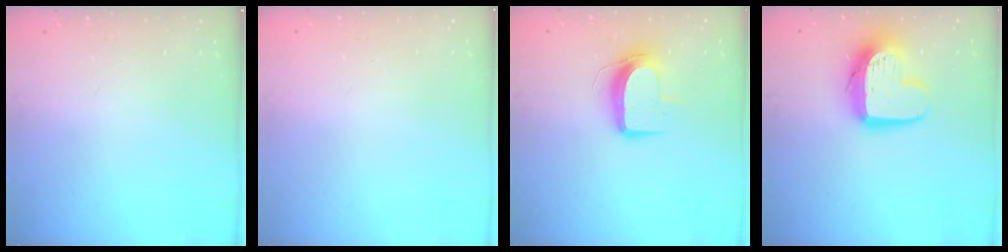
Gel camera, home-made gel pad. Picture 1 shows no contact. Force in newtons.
{"total": 0.0}
{"total": 9.7, "press": 9.7, "slide": 0.4}
{"total": 13.9, "press": 13.9, "slide": 1.0}